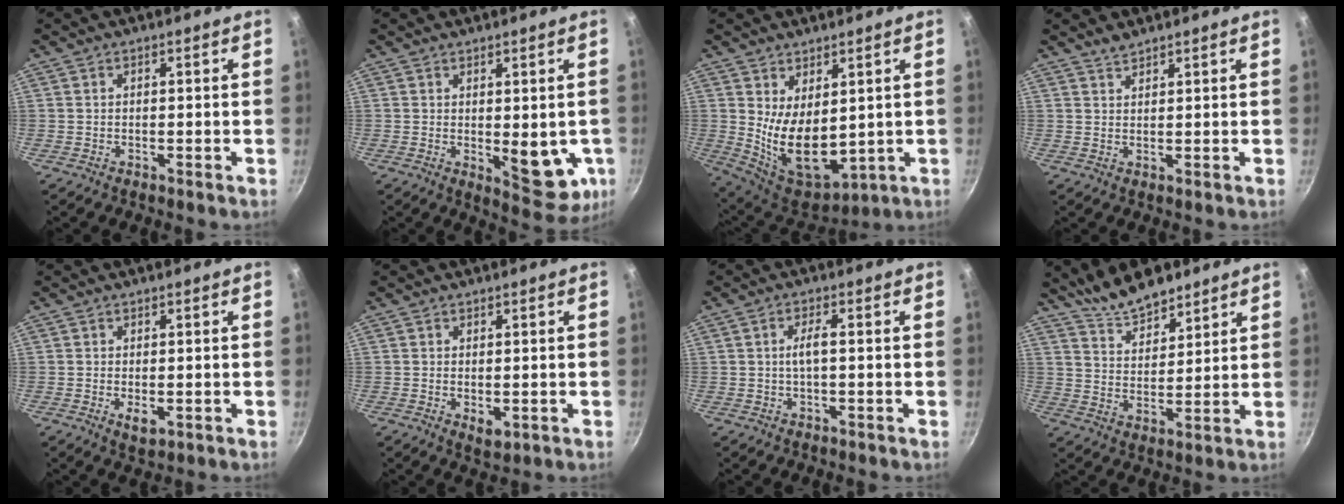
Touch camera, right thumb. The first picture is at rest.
{"total": 9.9, "force": [-0.5, 4.2, 8.9], "torque": [-0.084, -0.015, 0.005]}
{"total": 13.0, "force": [1.4, 7.5, 10.5], "torque": [-0.153, -0.041, 0.055]}
{"total": 1.8, "force": [1.7, 0.4, 0.3], "torque": [-0.004, -0.006, 0.033]}
{"total": 2.8, "force": [-0.5, 1.5, 2.3], "torque": [-0.039, -0.010, -0.005]}
{"total": 2.8, "force": [-0.3, 1.7, 2.2], "torque": [-0.035, -0.011, -0.001]}
{"total": 2.8, "force": [-0.1, 0.7, 2.7], "torque": [-0.057, 0.010, -0.001]}
{"total": 9.4, "force": [7.8, 3.3, 4.0], "torque": [-0.048, -0.052, 0.140]}